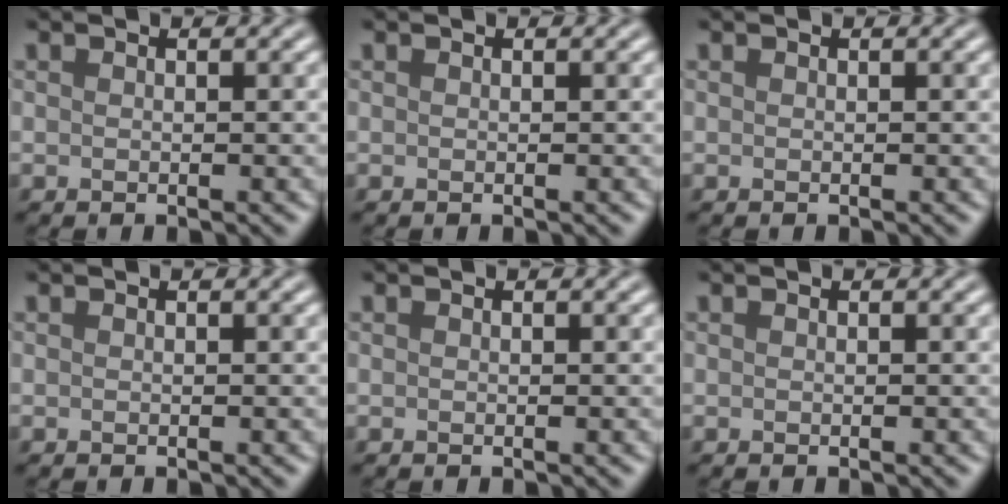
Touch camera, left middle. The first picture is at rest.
{"total": 0.0}
{"total": 0.0}
{"total": 0.0}
{"total": 0.0}
{"total": 0.0}